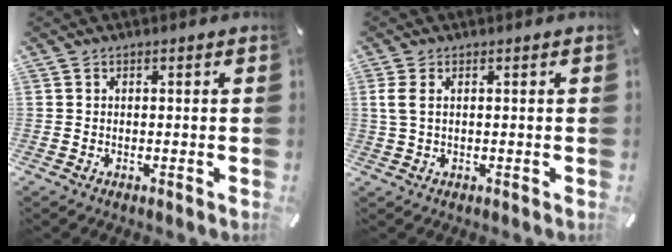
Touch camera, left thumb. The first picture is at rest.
{"total": 2.8, "force": [0.6, 1.0, 2.6], "torque": [-0.060, -0.001, 0.008]}